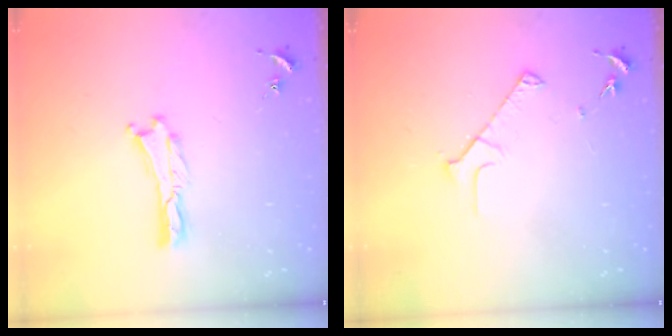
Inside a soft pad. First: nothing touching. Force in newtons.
{"total": 3.9, "press": 3.9, "slide": 0.4}